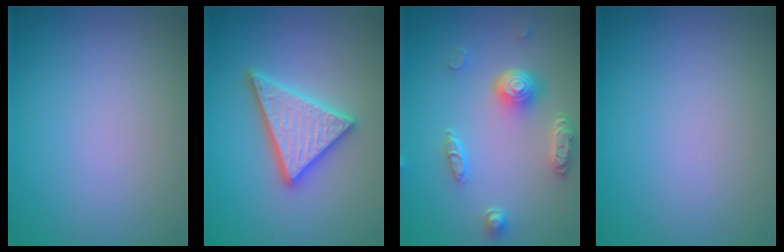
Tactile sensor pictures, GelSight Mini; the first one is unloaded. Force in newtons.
{"total": 4.9, "press": 4.9, "slide": 0.7}
{"total": 4.5, "press": 3.5, "slide": 2.8}
{"total": 0.0}